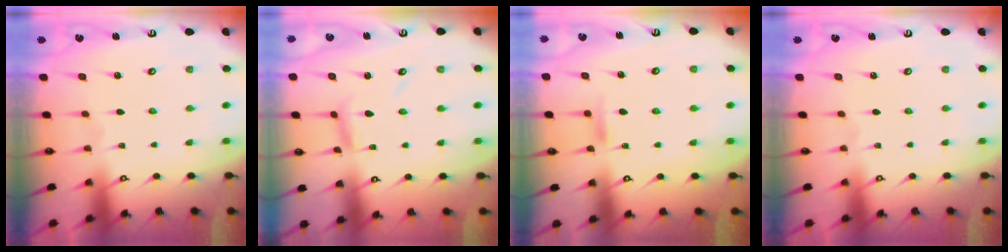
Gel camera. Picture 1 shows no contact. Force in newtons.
{"total": 6.0, "press": 6.0, "slide": 0.4}
{"total": 6.1, "press": 6.0, "slide": 0.8}
{"total": 0.0}